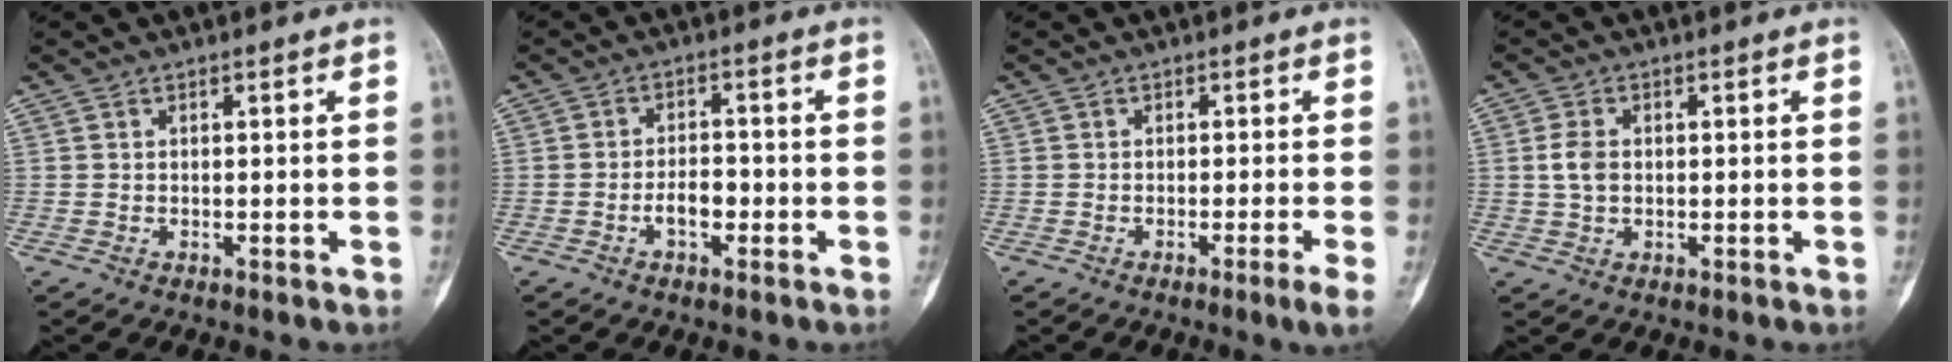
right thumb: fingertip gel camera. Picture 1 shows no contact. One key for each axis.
{"total": 3.9, "fx": -1.5, "fy": 2.0, "fz": 3.0, "tx": -0.046, "ty": 0.016, "tz": -0.027}
{"total": 2.7, "fx": -1.2, "fy": -0.7, "fz": 2.3, "tx": -0.048, "ty": -0.006, "tz": -0.023}
{"total": 3.5, "fx": 0.2, "fy": 2.4, "fz": 2.6, "tx": -0.052, "ty": 0.005, "tz": 0.003}